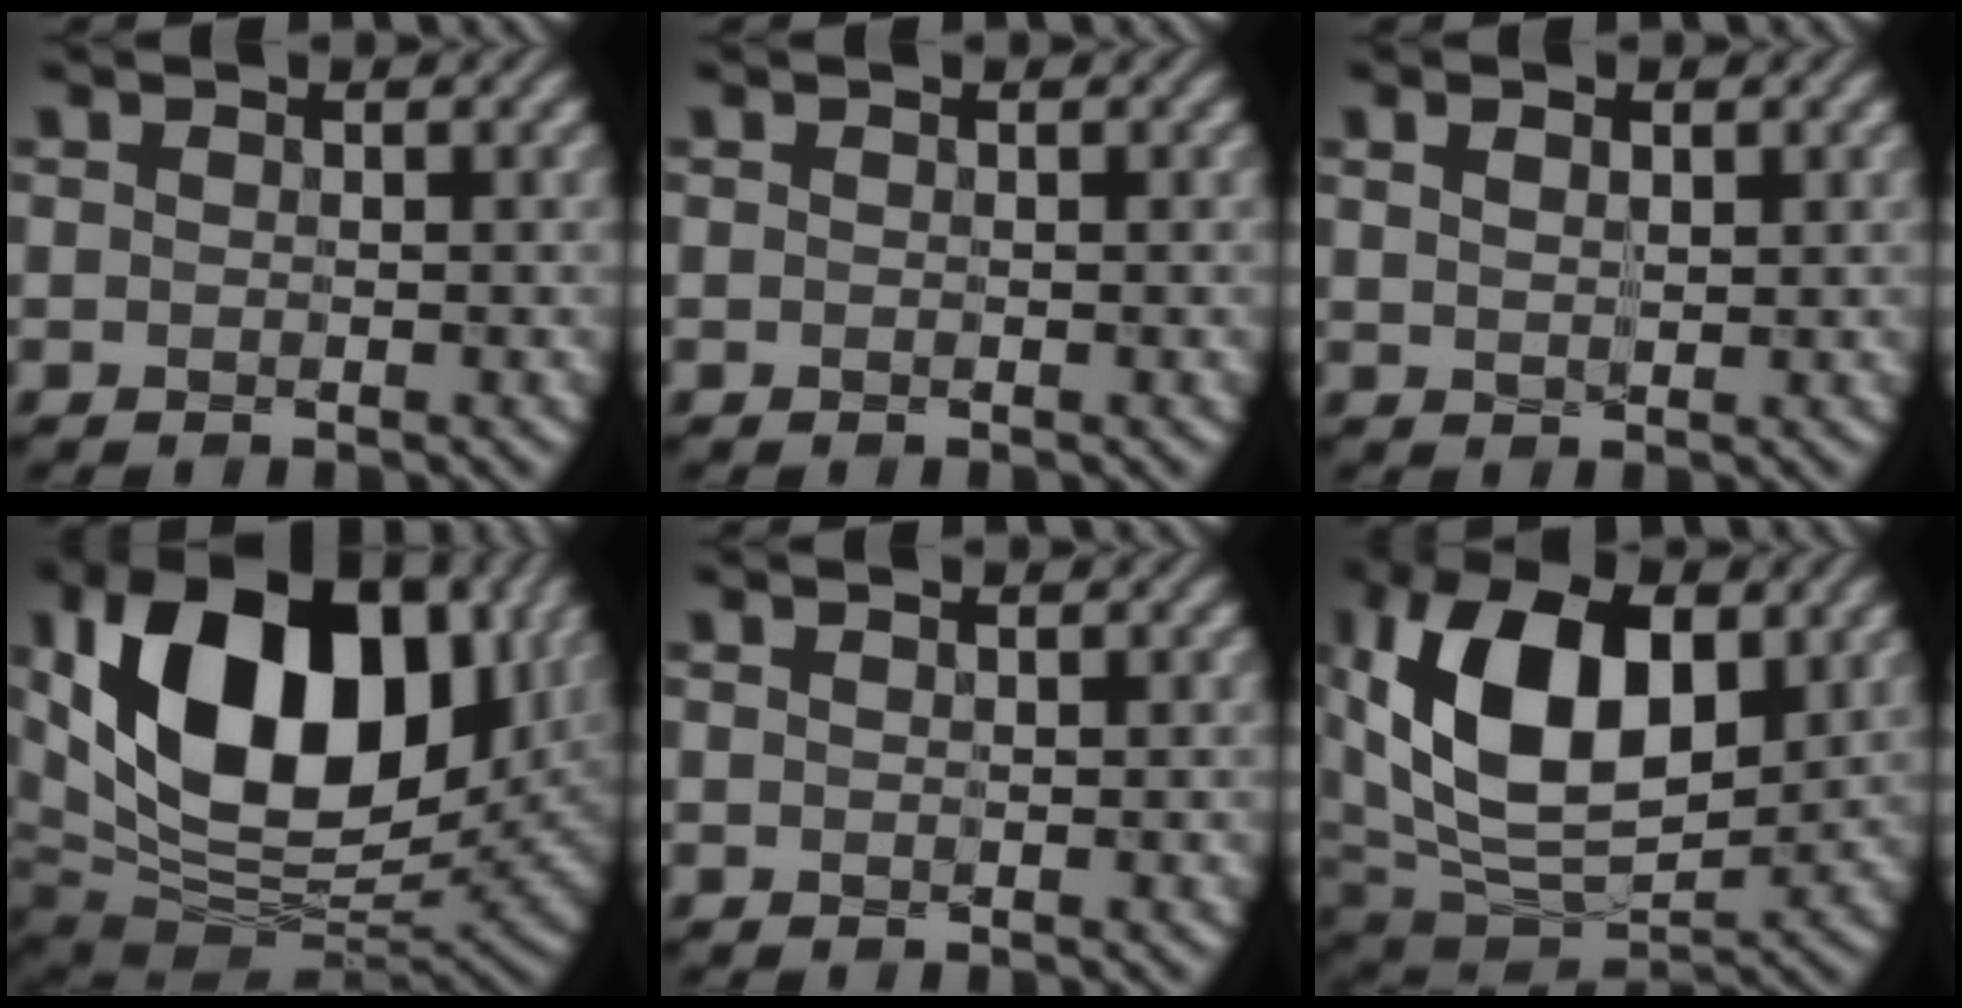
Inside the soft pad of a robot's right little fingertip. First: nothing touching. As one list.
[{"total": 0.0}, {"total": 1.5, "force": [0.6, 0.9, 1.1], "torque": [-0.024, 0.001, 0.014]}, {"total": 16.9, "force": [3.6, 10.7, 12.6], "torque": [-0.216, 0.006, 0.059]}, {"total": 0.0}, {"total": 12.7, "force": [2.2, 7.9, 9.6], "torque": [-0.180, 0.001, 0.038]}]